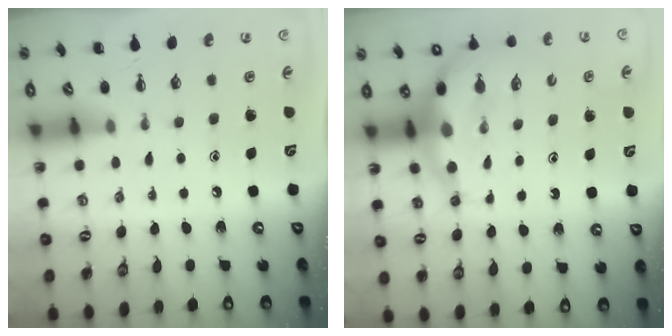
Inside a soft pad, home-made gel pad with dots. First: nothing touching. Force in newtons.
{"total": 8.7, "press": 8.5, "slide": 1.9}